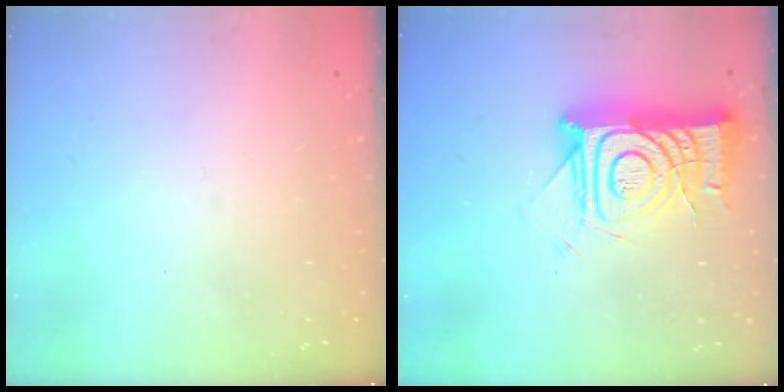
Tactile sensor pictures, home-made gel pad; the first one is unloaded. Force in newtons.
{"total": 16.3, "press": 16.3, "slide": 1.5}